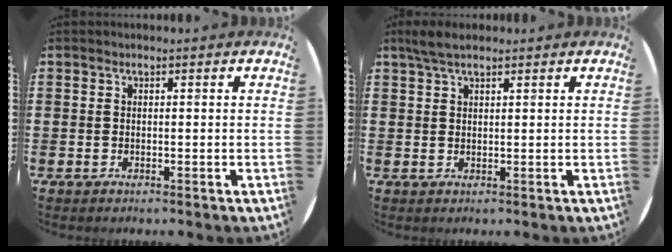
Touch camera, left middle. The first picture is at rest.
{"total": 3.0, "force": [2.2, 0.8, 1.8], "torque": [-0.039, 0.007, 0.040]}